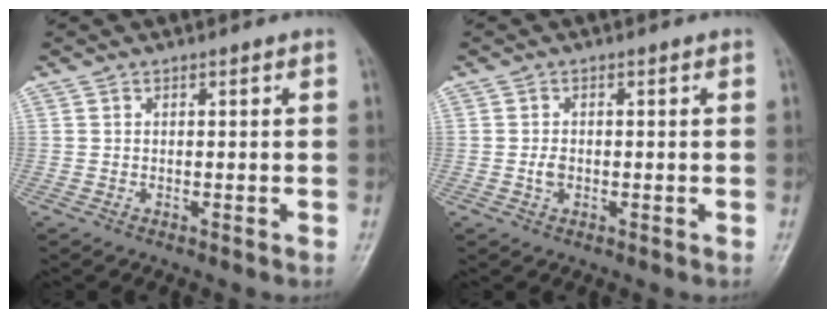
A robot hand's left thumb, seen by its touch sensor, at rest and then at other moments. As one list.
[{"total": 1.9, "force": [-0.3, 1.3, 1.3], "torque": [-0.022, 0.003, -0.007]}]